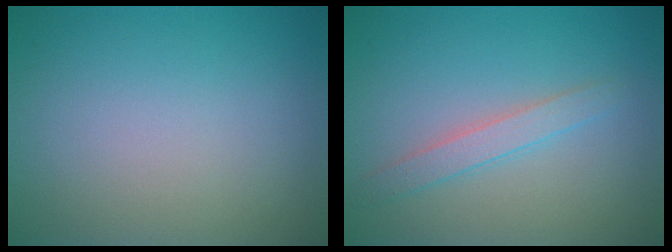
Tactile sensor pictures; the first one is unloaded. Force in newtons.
{"total": 2.1, "press": 2.1, "slide": 0.1}